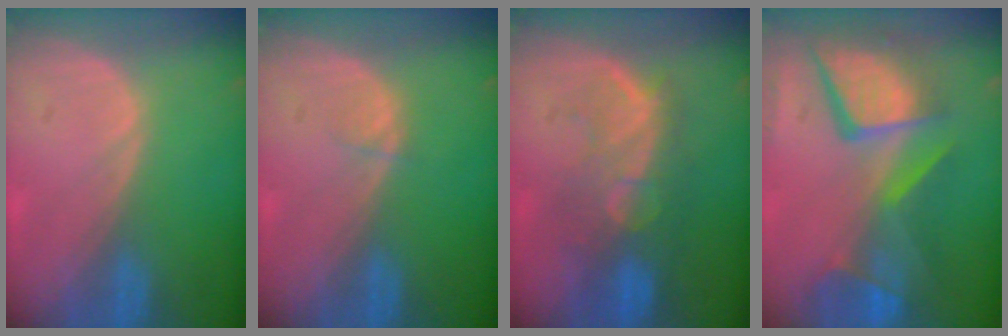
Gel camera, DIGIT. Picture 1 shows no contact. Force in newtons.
{"total": 0.8, "press": 0.8, "slide": 0.1}
{"total": 9.9, "press": 8.6, "slide": 4.9}
{"total": 12.9, "press": 10.6, "slide": 7.4}